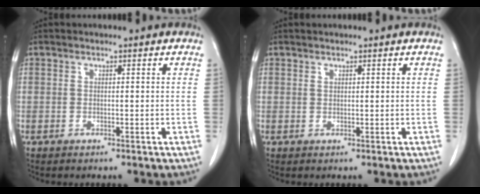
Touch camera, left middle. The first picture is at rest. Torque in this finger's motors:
{"motor_torque": [-0.53, -0.03, -0.04, -0.01]}